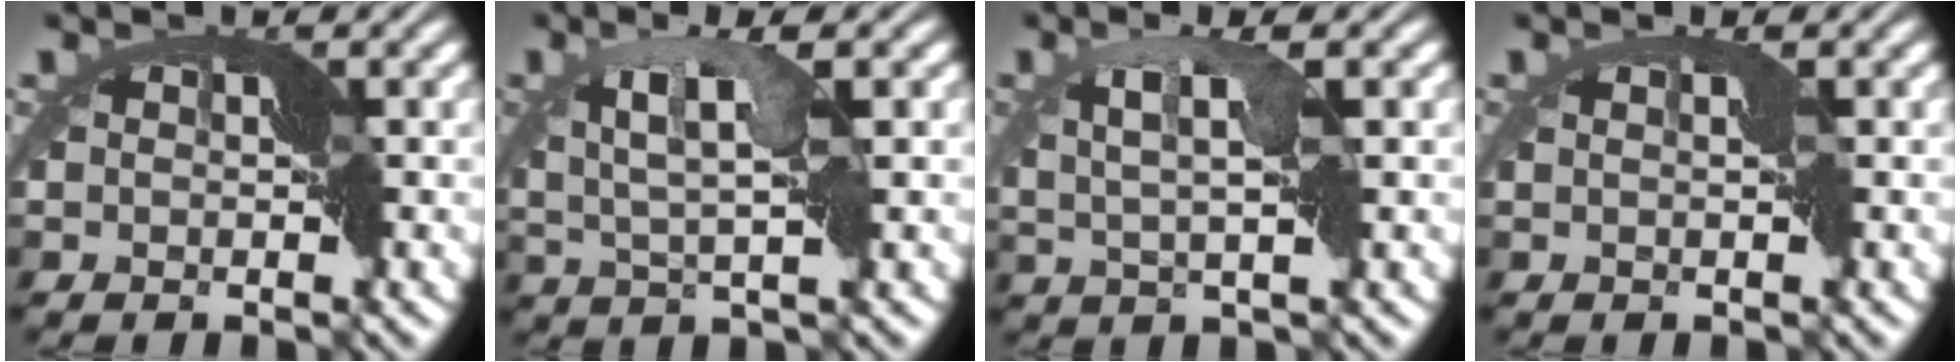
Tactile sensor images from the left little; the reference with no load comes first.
{"total": 3.5, "force": [1.7, -0.1, 3.1], "torque": [-0.080, 0.005, 0.027]}
{"total": 2.7, "force": [1.4, -0.4, 2.3], "torque": [-0.065, 0.005, 0.023]}
{"total": 0.9, "force": [0.3, -0.8, -0.1], "torque": [-0.009, -0.003, 0.005]}